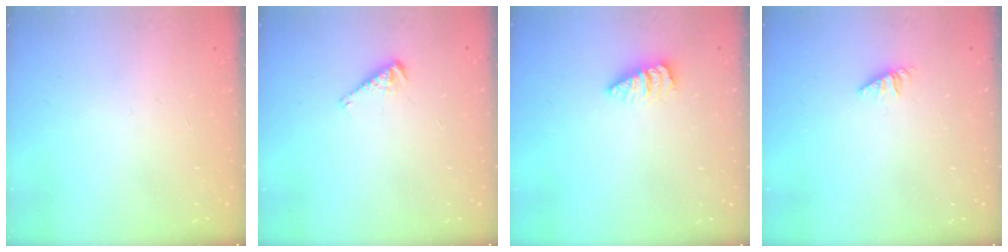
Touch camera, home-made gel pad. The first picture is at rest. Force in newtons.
{"total": 5.0, "press": 4.9, "slide": 0.7}
{"total": 2.7, "press": 2.7, "slide": 0.2}
{"total": 1.2, "press": 1.2, "slide": 0.3}